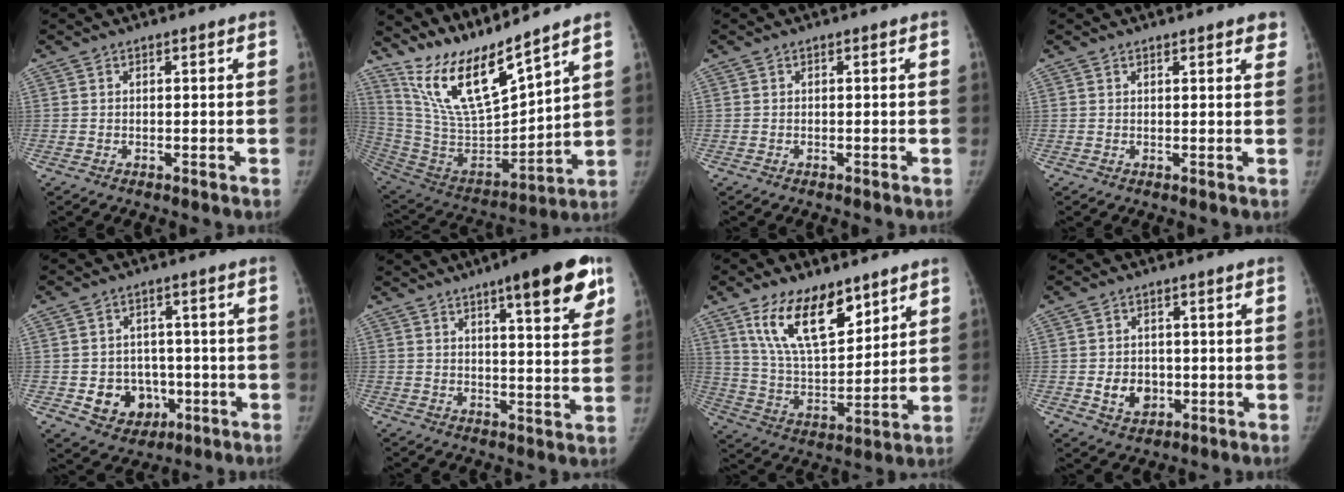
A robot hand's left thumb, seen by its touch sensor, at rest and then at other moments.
{"total": 18.0, "force": [14.9, 2.8, 9.7], "torque": [-0.157, -0.091, 0.303]}
{"total": 0.0}
{"total": 3.4, "force": [2.6, 1.0, 2.0], "torque": [-0.006, -0.004, 0.030]}
{"total": 9.4, "force": [-2.5, 8.0, 4.4], "torque": [-0.029, 0.017, -0.024]}
{"total": 14.8, "force": [8.4, 3.5, 11.7], "torque": [-0.129, -0.032, 0.111]}
{"total": 16.4, "force": [10.1, 7.5, 10.4], "torque": [-0.146, -0.056, 0.196]}
{"total": 5.8, "force": [-0.9, 4.8, 3.1], "torque": [-0.029, 0.002, -0.004]}